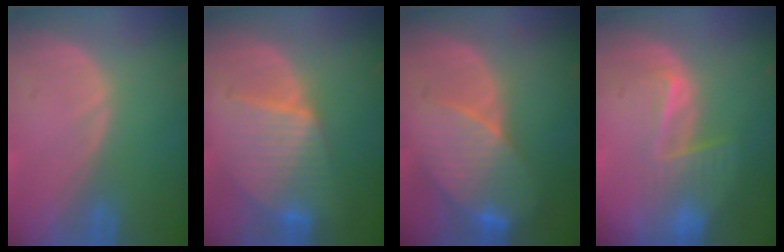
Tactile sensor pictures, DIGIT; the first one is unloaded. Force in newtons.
{"total": 7.4, "press": 7.4, "slide": 0.2}
{"total": 8.2, "press": 7.6, "slide": 3.1}
{"total": 6.6, "press": 5.6, "slide": 3.5}